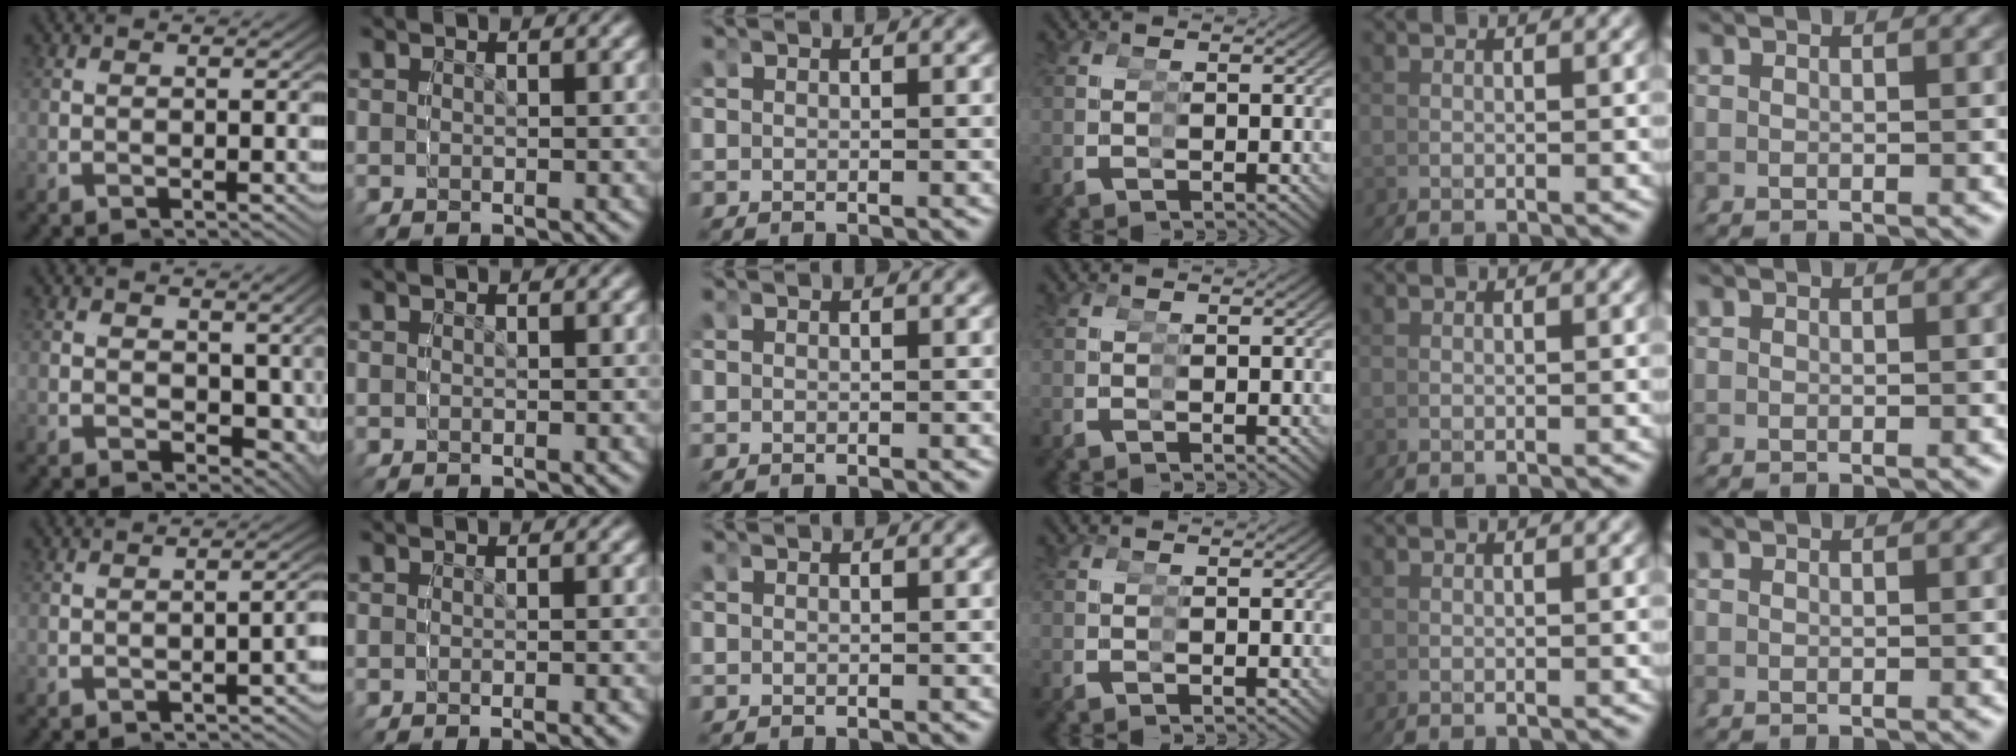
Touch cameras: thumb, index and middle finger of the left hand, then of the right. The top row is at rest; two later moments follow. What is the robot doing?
{"motion": "grasp_and_lifting", "object": "cup"}